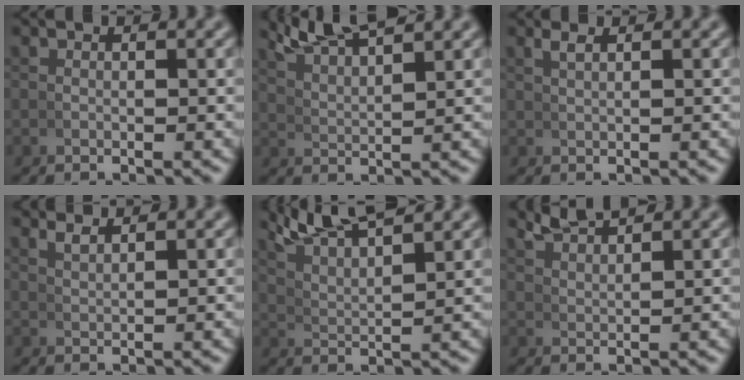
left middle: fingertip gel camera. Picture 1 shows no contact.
{"total": 5.8, "force": [5.0, 1.3, 2.7], "torque": [-0.051, 0.011, 0.088]}
{"total": 1.1, "force": [0.9, -0.3, 0.6], "torque": [-0.011, 0.008, 0.020]}
{"total": 2.1, "force": [2.0, -0.2, 0.7], "torque": [-0.010, 0.005, 0.039]}
{"total": 6.9, "force": [5.7, 1.9, 3.4], "torque": [-0.067, 0.014, 0.095]}
{"total": 3.4, "force": [3.2, 0.1, 1.1], "torque": [-0.019, 0.009, 0.060]}